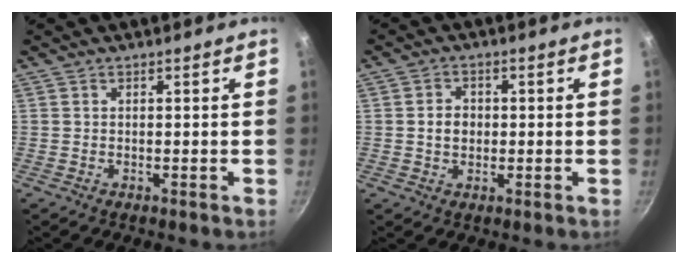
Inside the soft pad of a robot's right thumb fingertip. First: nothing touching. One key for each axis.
{"total": 3.9, "fx": 0.0, "fy": 3.2, "fz": 2.2, "tx": -0.022, "ty": 0.007, "tz": -0.002}